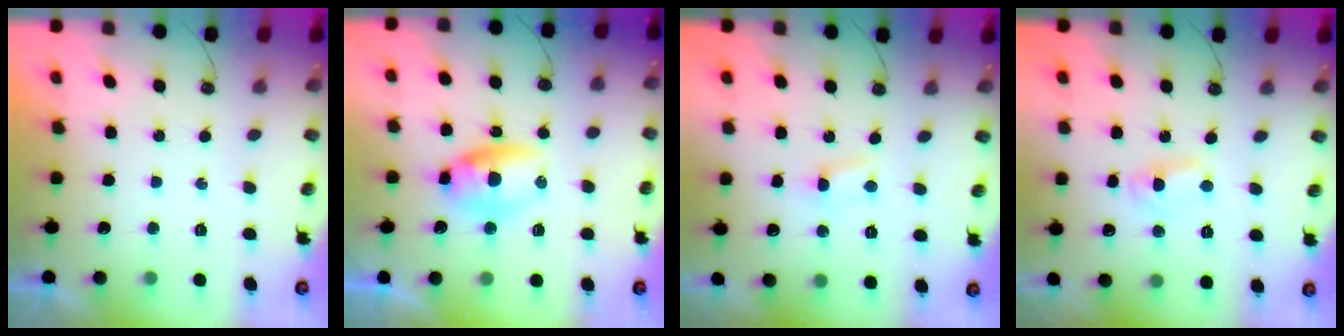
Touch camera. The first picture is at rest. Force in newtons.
{"total": 7.2, "press": 7.2, "slide": 0.6}
{"total": 2.1, "press": 2.1, "slide": 0.3}
{"total": 2.8, "press": 2.8, "slide": 0.3}